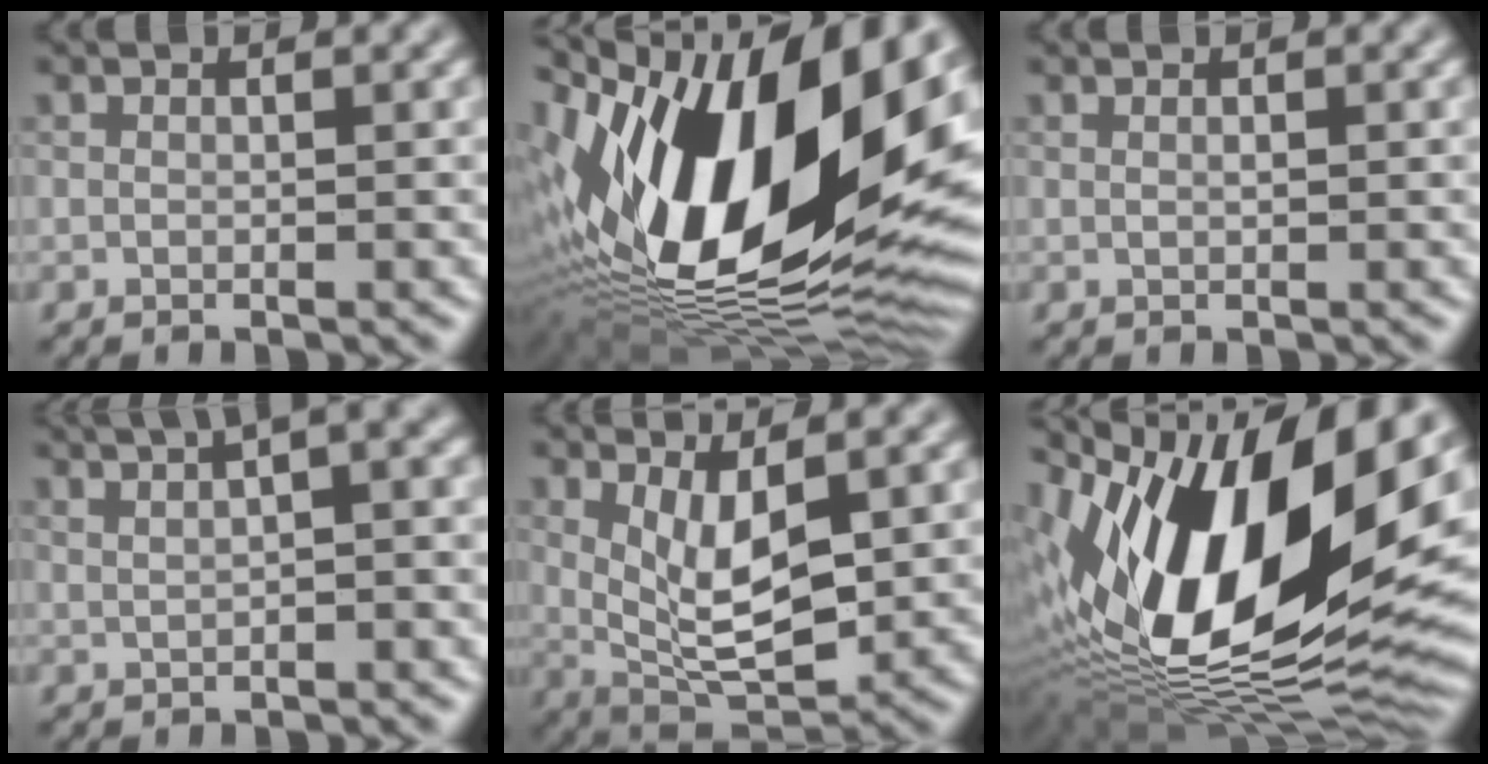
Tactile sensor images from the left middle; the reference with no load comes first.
{"total": 19.3, "force": [1.7, 9.1, 16.9], "torque": [-0.305, 0.002, 0.035]}
{"total": 0.0}
{"total": 7.0, "force": [3.6, 2.5, 5.5], "torque": [-0.072, 0.041, 0.054]}
{"total": 5.5, "force": [0.8, 2.0, 5.0], "torque": [-0.114, -0.018, 0.036]}
{"total": 17.8, "force": [2.6, 8.5, 15.5], "torque": [-0.279, 0.023, 0.044]}